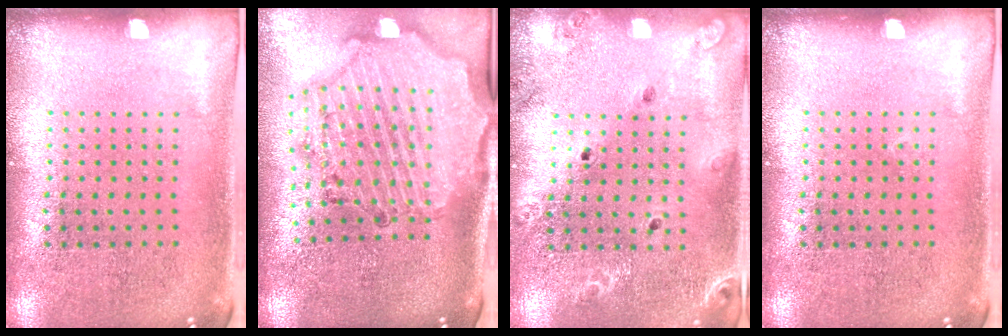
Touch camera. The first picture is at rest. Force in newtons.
{"total": 2.7, "press": 2.4, "slide": 1.1}
{"total": 1.5, "press": 1.4, "slide": 0.2}
{"total": 0.0}